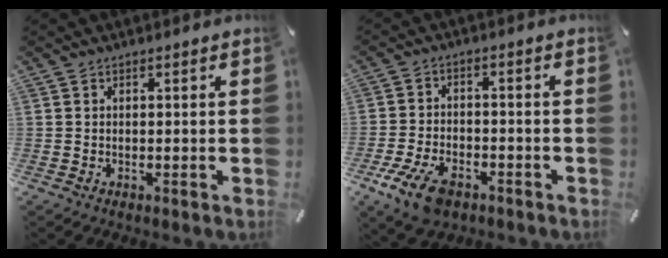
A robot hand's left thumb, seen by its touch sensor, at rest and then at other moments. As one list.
[{"total": 9.2, "force": [-5.2, 5.1, 5.5], "torque": [-0.126, 0.015, -0.097]}]